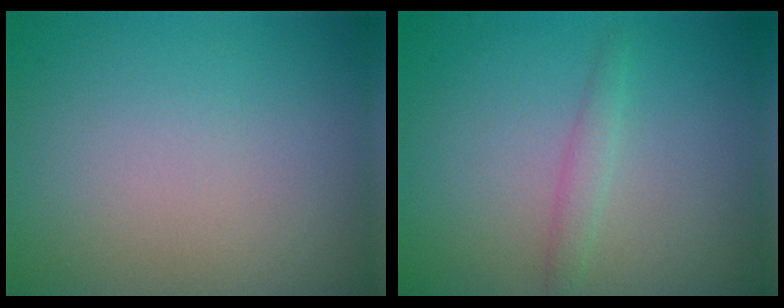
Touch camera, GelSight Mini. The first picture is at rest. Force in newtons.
{"total": 1.4, "press": 1.4, "slide": 0.0}